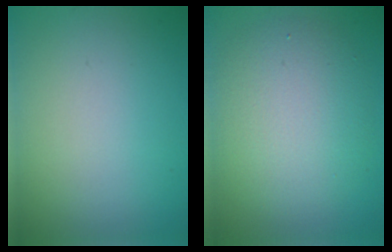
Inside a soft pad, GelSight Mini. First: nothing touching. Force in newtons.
{"total": 6.0, "press": 6.0, "slide": 0.5}